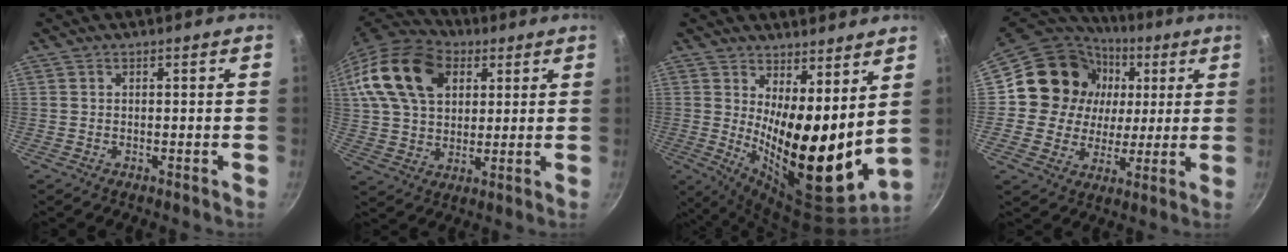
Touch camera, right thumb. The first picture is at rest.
{"total": 21.0, "force": [7.5, 14.5, 13.3], "torque": [-0.236, 0.011, 0.129]}
{"total": 18.4, "force": [5.2, 7.4, 16.1], "torque": [-0.214, -0.066, 0.089]}
{"total": 19.0, "force": [4.0, 16.9, 7.6], "torque": [-0.124, 0.009, 0.066]}